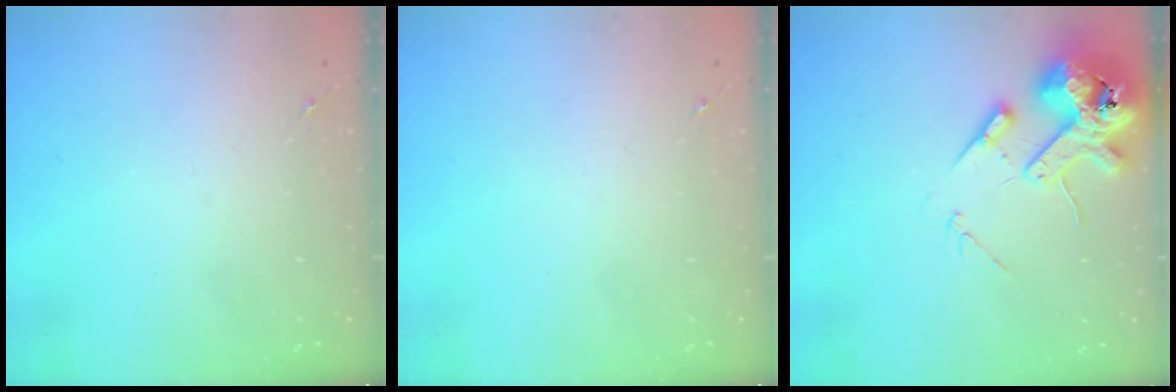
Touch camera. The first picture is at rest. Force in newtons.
{"total": 0.0}
{"total": 14.6, "press": 14.4, "slide": 2.5}